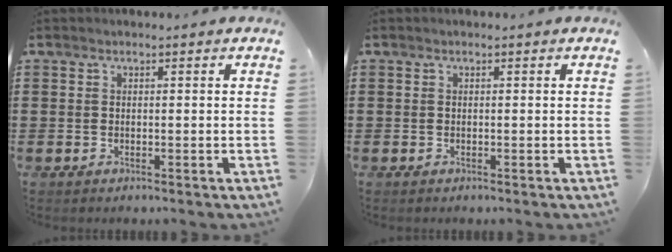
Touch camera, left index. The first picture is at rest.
{"total": 0.0}